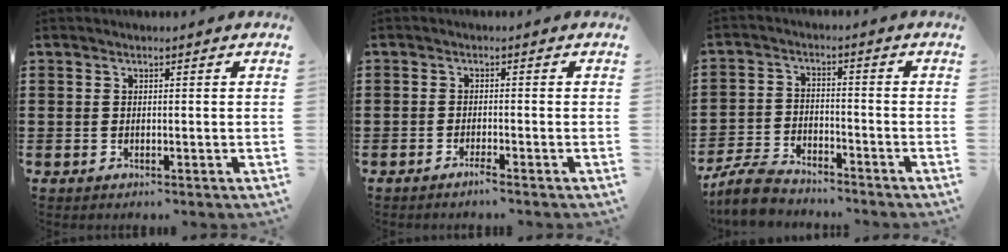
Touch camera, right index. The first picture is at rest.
{"total": 1.6, "force": [-1.4, -0.1, 0.8], "torque": [-0.015, -0.005, -0.025]}
{"total": 5.9, "force": [-5.6, 1.2, 1.6], "torque": [-0.052, 0.002, -0.114]}